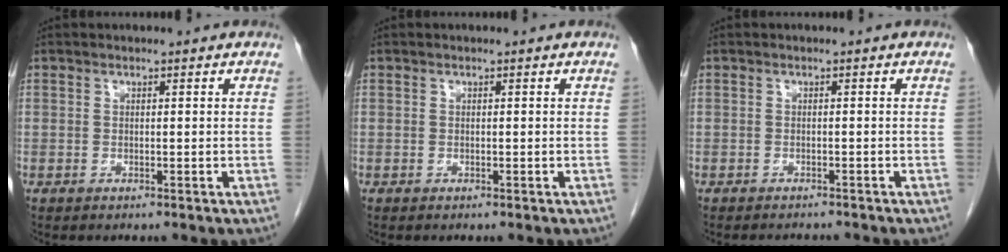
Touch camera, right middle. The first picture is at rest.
{"total": 0.0}
{"total": 2.7, "force": [-2.6, 0.4, 0.5], "torque": [-0.005, -0.005, -0.033]}